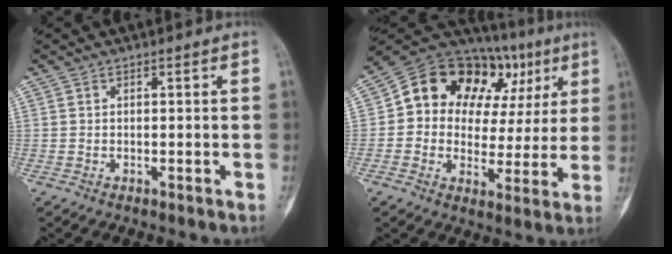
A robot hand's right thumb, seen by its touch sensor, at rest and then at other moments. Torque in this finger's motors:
{"motor_torque": [-0.08, 0.23, 0.46, -0.23, 0.26]}